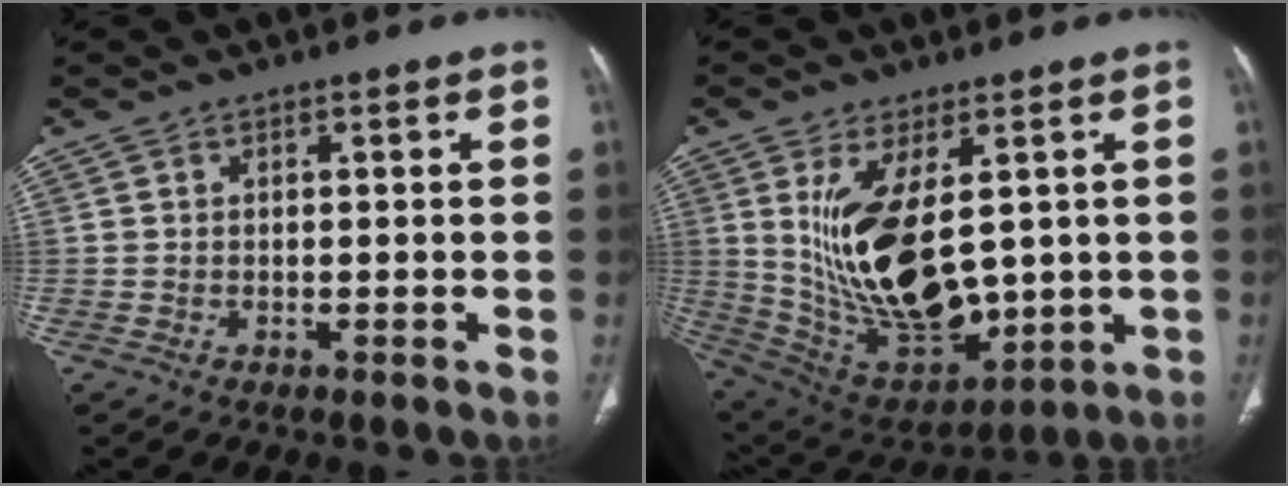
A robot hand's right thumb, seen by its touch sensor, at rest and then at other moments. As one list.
[{"total": 19.9, "force": [2.8, 10.0, 17.0], "torque": [-0.293, -0.024, 0.086]}]